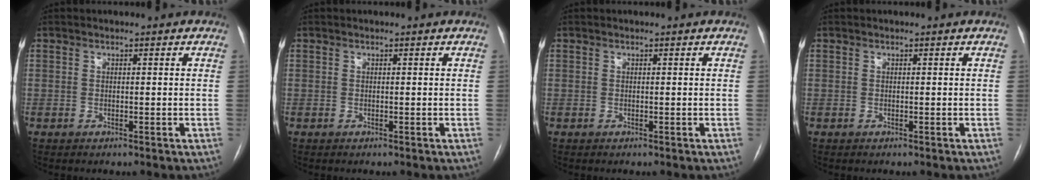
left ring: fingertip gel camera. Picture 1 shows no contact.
{"total": 0.0}
{"total": 0.0}
{"total": 0.0}